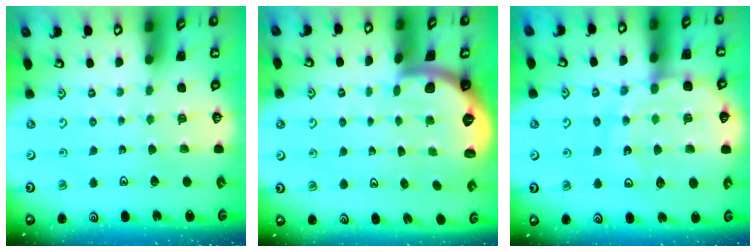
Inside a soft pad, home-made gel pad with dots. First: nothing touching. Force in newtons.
{"total": 1.6, "press": 1.6, "slide": 0.1}
{"total": 15.4, "press": 14.9, "slide": 3.7}